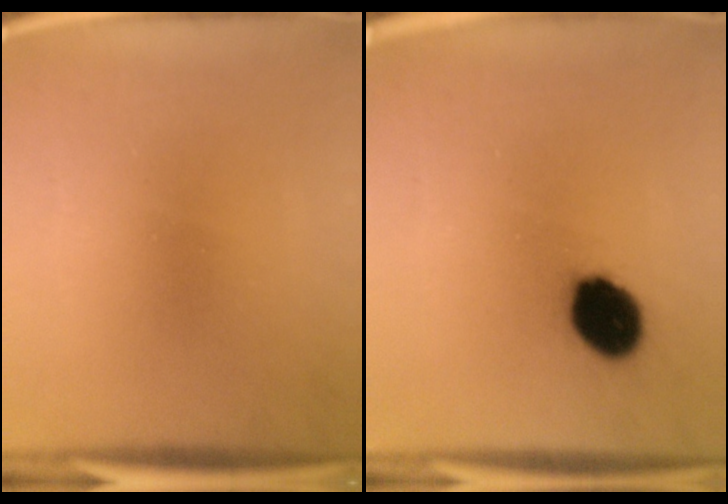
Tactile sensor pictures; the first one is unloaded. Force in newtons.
{"total": 11.6}